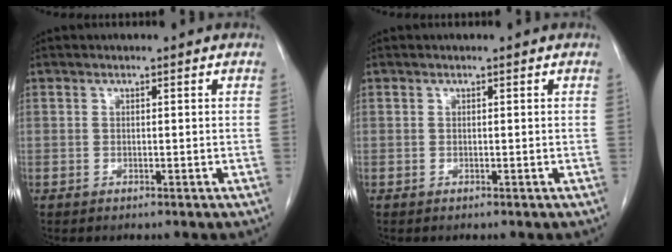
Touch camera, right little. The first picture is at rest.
{"total": 0.0}